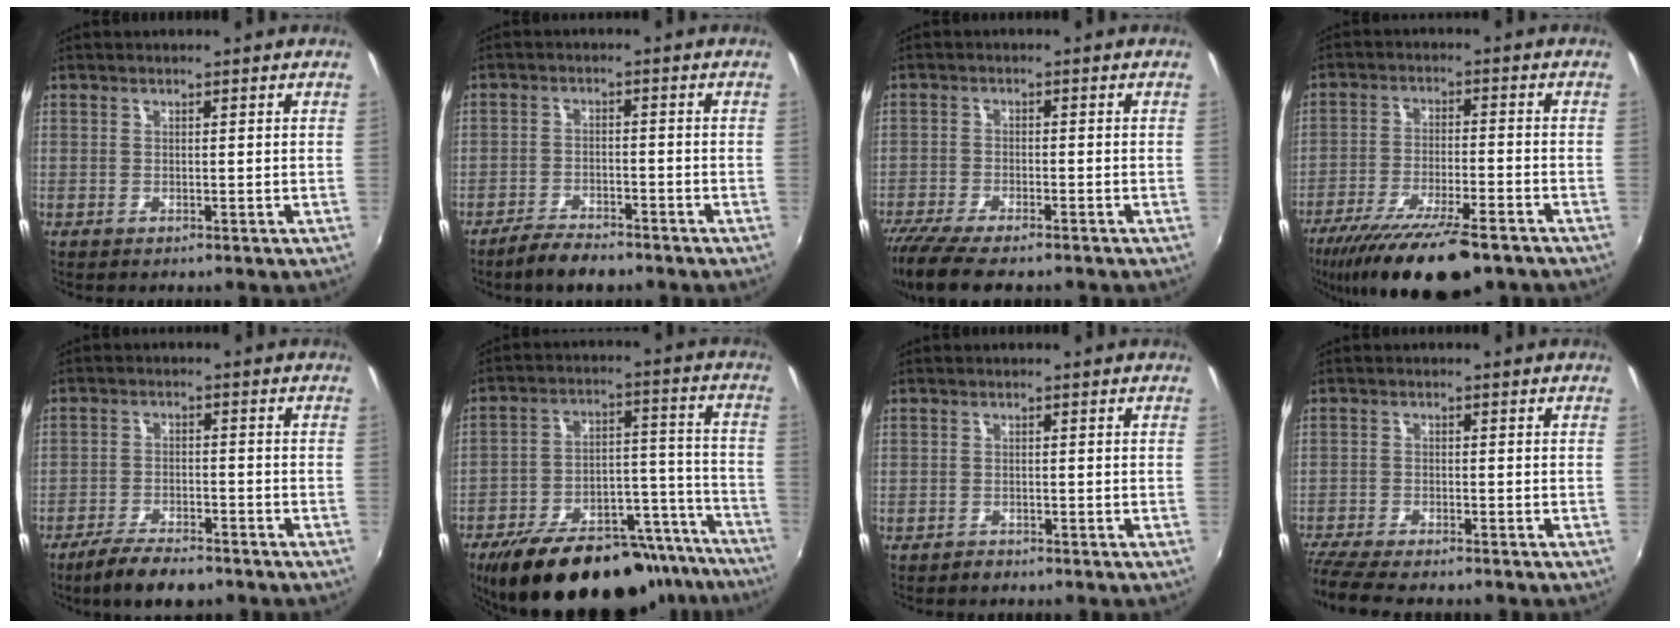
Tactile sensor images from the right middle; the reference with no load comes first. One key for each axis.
{"total": 5.6, "fx": -4.8, "fy": 1.6, "fz": 2.4, "tx": -0.067, "ty": -0.006, "tz": -0.084}
{"total": 10.3, "fx": -8.5, "fy": 2.1, "fz": 5.3, "tx": -0.128, "ty": -0.042, "tz": -0.151}
{"total": 17.1, "fx": -12.9, "fy": 3.8, "fz": 10.6, "tx": -0.208, "ty": -0.044, "tz": -0.211}
{"total": 8.0, "fx": -6.5, "fy": 2.2, "fz": 4.2, "tx": -0.102, "ty": -0.014, "tz": -0.113}
{"total": 29.4, "fx": -24.0, "fy": 10.6, "fz": 13.2, "tx": -0.210, "ty": 0.023, "tz": -0.318}
{"total": 1.1, "fx": -0.9, "fy": 0.6, "fz": -0.2, "tx": 0.000, "ty": 0.003, "tz": -0.016}
{"total": 8.8, "fx": -7.6, "fy": 1.1, "fz": 4.1, "tx": -0.111, "ty": -0.040, "tz": -0.134}